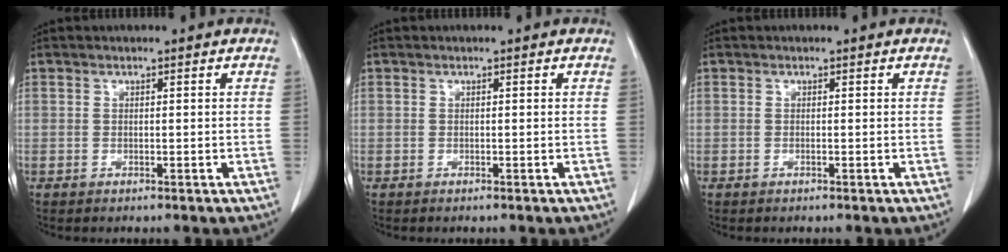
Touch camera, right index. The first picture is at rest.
{"total": 0.0}
{"total": 0.0}